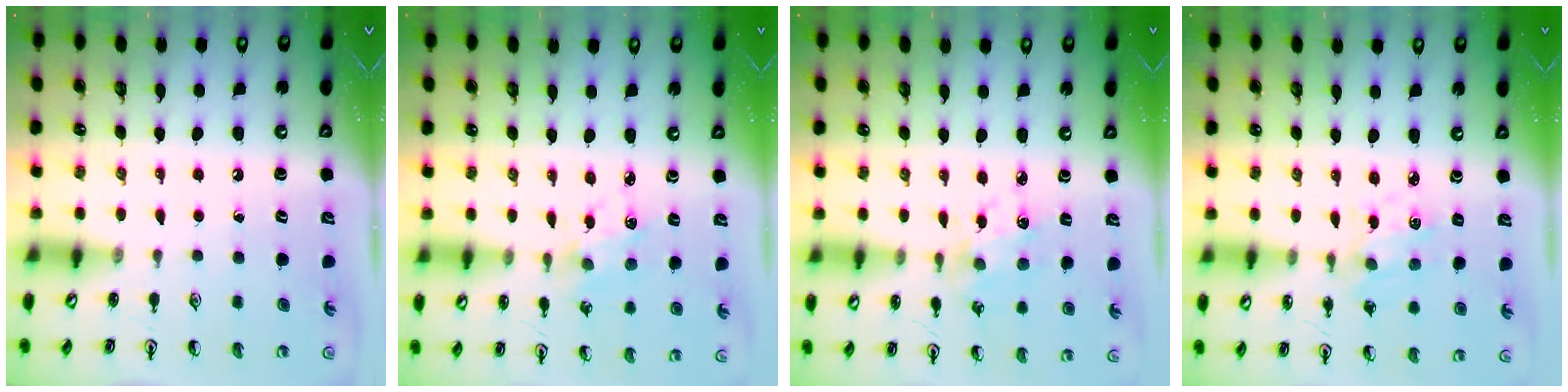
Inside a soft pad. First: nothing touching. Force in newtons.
{"total": 2.0, "press": 2.0, "slide": 0.5}
{"total": 2.9, "press": 2.9, "slide": 0.2}
{"total": 1.3, "press": 1.3, "slide": 0.1}